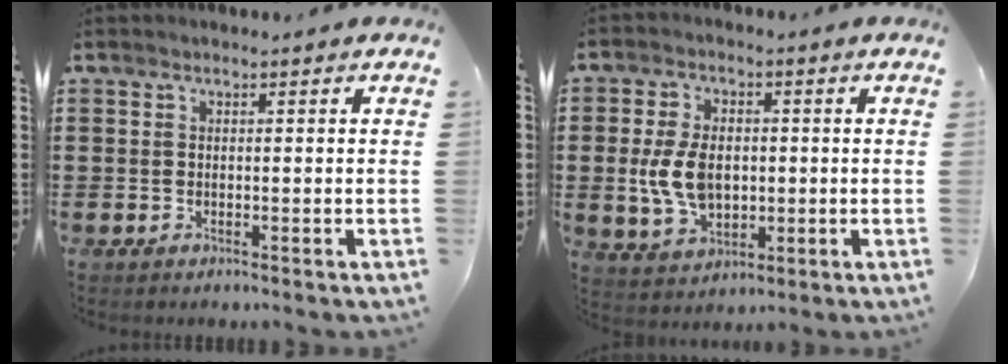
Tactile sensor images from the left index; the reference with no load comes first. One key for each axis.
{"total": 7.9, "fx": 0.1, "fy": 5.0, "fz": 6.1, "tx": -0.144, "ty": 0.000, "tz": -0.007}